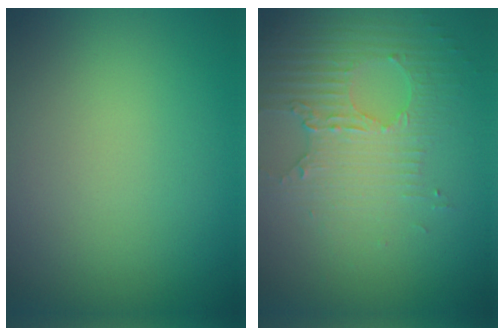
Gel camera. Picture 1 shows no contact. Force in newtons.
{"total": 3.5, "press": 3.2, "slide": 1.5}